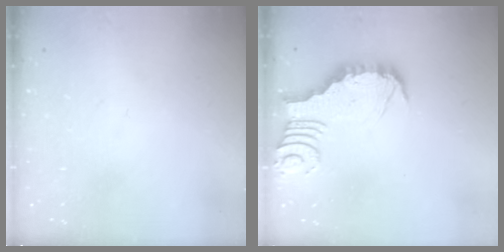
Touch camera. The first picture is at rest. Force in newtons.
{"total": 3.8, "press": 3.8, "slide": 0.1}